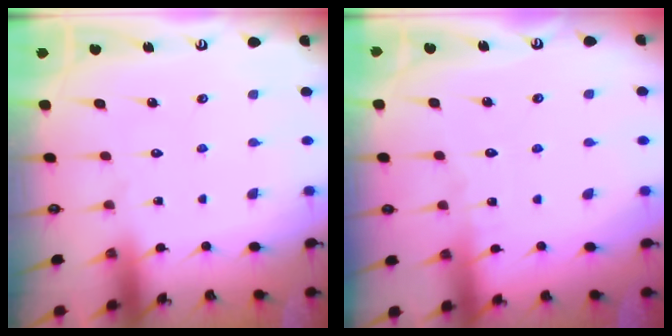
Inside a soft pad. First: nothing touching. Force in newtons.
{"total": 2.4, "press": 2.4, "slide": 0.3}